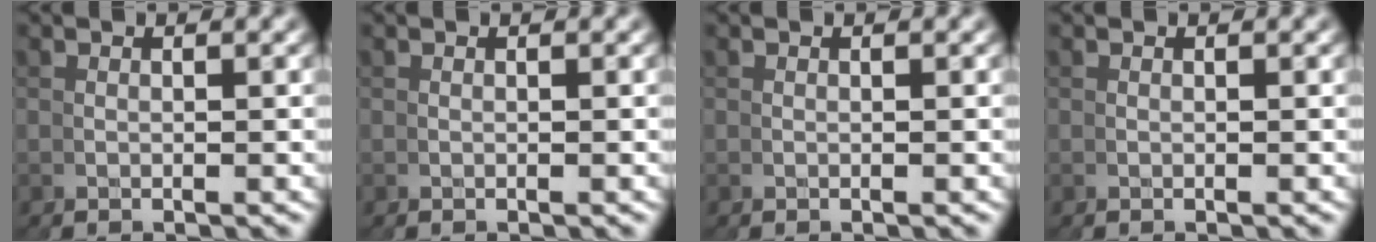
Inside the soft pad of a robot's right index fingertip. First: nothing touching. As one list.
[{"total": 0.0}, {"total": 0.0}, {"total": 0.0}]